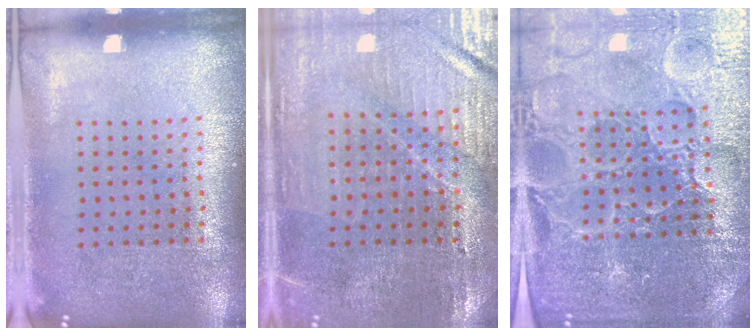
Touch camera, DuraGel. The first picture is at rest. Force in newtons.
{"total": 1.7, "press": 1.7, "slide": 0.3}
{"total": 5.2, "press": 4.9, "slide": 1.8}